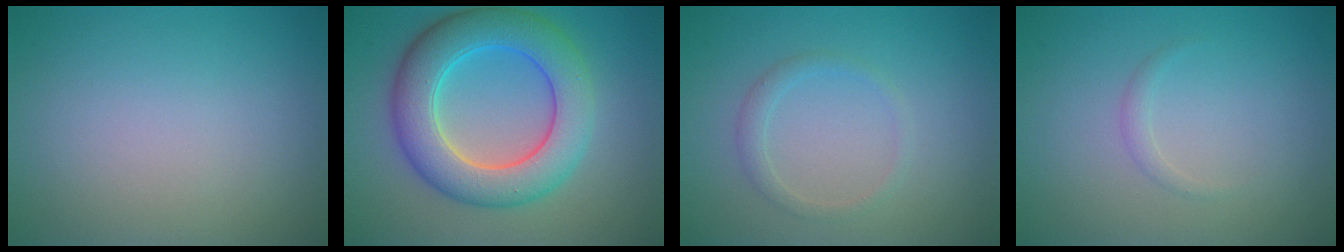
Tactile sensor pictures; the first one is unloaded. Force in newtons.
{"total": 8.2, "press": 8.2, "slide": 0.4}
{"total": 1.3, "press": 1.3, "slide": 0.2}
{"total": 0.8, "press": 0.8, "slide": 0.0}